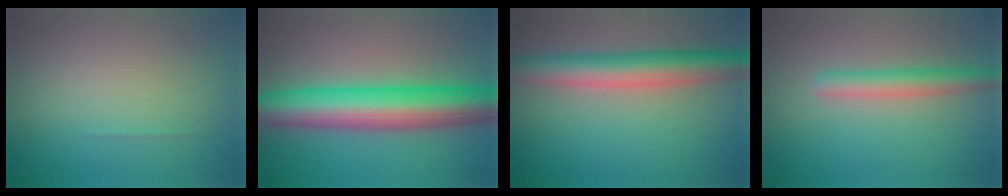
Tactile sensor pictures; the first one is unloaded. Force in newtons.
{"total": 10.3, "press": 10.3, "slide": 0.1}
{"total": 6.0, "press": 6.0, "slide": 0.1}
{"total": 3.0, "press": 3.0, "slide": 0.1}